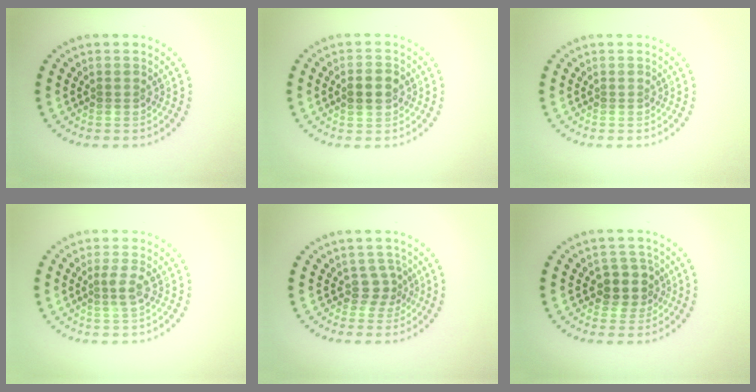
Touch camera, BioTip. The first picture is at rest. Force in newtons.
{"total": 2.3, "press": 2.3, "slide": 0.2}
{"total": 0.0}
{"total": 1.6, "press": 1.2, "slide": 1.0}
{"total": 1.9, "press": 1.1, "slide": 1.5}
{"total": 2.8, "press": 2.5, "slide": 1.3}